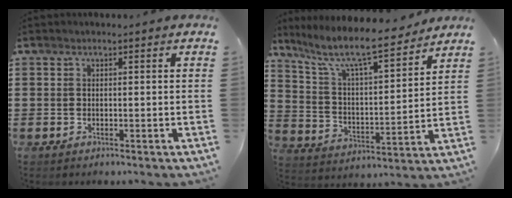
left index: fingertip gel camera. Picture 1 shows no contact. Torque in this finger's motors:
{"motor_torque": [1.12, -1.02, 0.65, 0.21]}